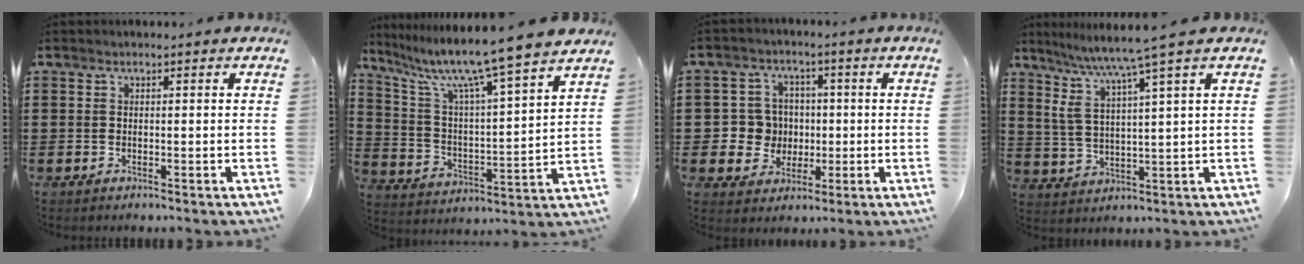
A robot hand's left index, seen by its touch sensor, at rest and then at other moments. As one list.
[{"total": 10.2, "force": [8.5, -1.1, 5.6], "torque": [-0.141, -0.062, 0.134]}, {"total": 6.3, "force": [0.1, 6.2, 1.0], "torque": [-0.048, 0.016, 0.006]}, {"total": 6.1, "force": [4.3, -0.8, 4.3], "torque": [-0.101, -0.028, 0.066]}]